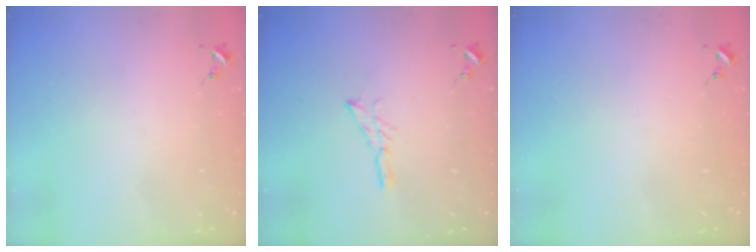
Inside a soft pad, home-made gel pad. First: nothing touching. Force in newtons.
{"total": 5.8, "press": 5.7, "slide": 0.6}
{"total": 0.0}